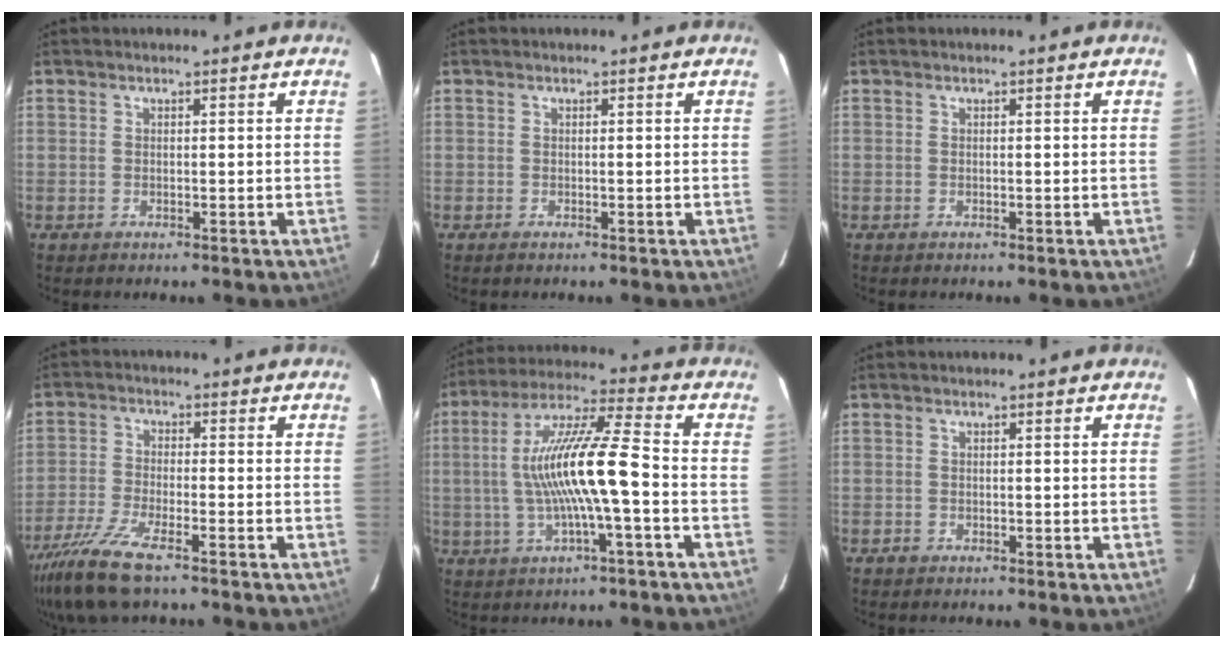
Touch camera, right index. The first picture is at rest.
{"total": 0.0}
{"total": 0.0}
{"total": 11.5, "force": [-8.6, 2.1, 7.3], "torque": [-0.171, -0.035, -0.168]}
{"total": 14.0, "force": [-1.8, 0.8, 13.9], "torque": [-0.264, 0.011, -0.030]}
{"total": 0.8, "force": [-0.6, 0.5, 0.2], "torque": [-0.004, 0.002, -0.009]}